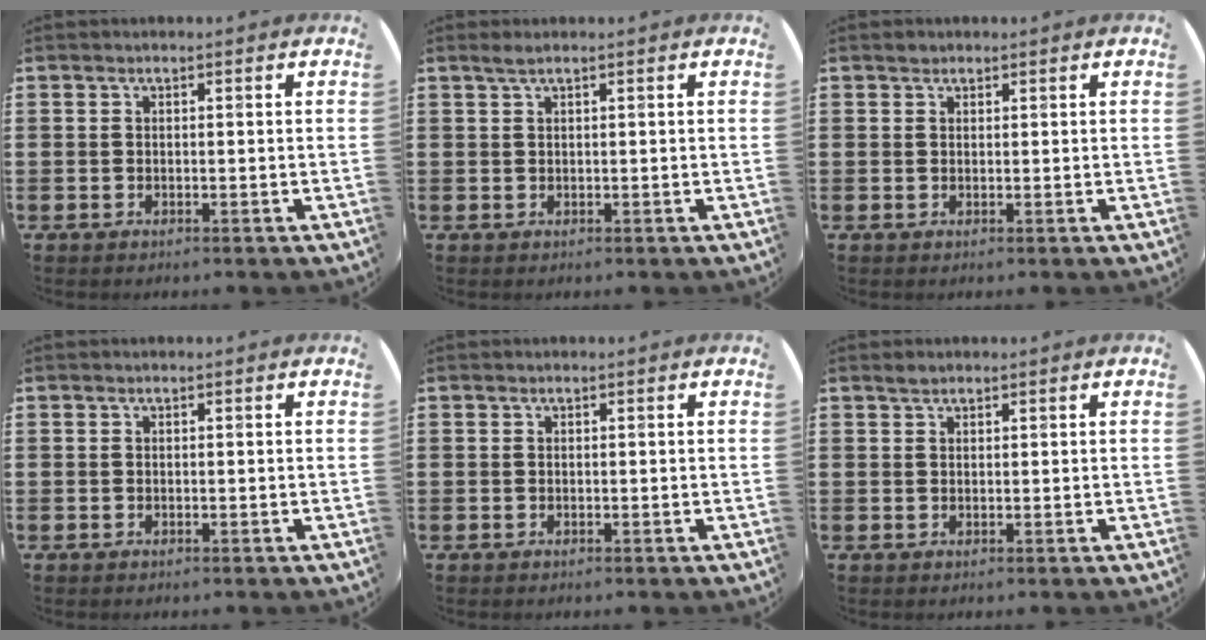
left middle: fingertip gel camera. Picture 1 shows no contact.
{"total": 1.0, "force": [0.7, 0.0, 0.8], "torque": [-0.013, 0.003, 0.011]}
{"total": 0.8, "force": [0.7, 0.3, 0.0], "torque": [0.008, -0.001, 0.012]}
{"total": 0.0}
{"total": 0.0}
{"total": 1.0, "force": [1.0, 0.3, 0.2], "torque": [0.003, 0.000, 0.016]}